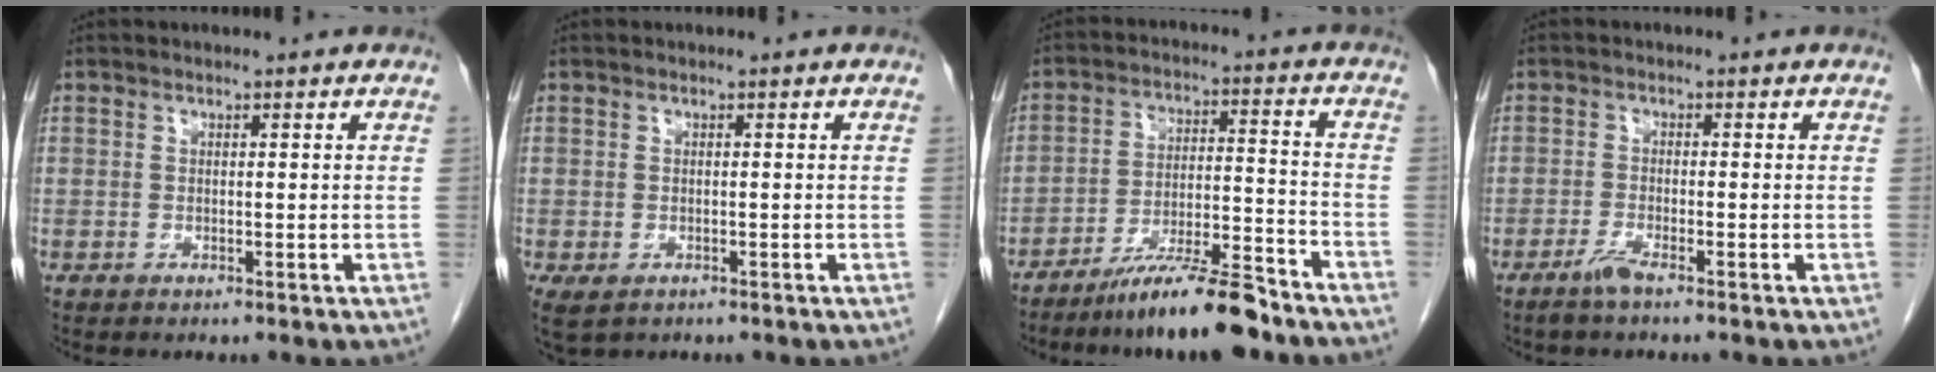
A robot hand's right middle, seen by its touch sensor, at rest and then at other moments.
{"total": 3.5, "force": [-1.9, 2.4, 1.8], "torque": [-0.034, -0.008, -0.025]}
{"total": 11.2, "force": [-9.1, 0.7, 6.4], "torque": [-0.103, -0.005, -0.157]}
{"total": 2.2, "force": [-1.7, -0.1, 1.4], "torque": [-0.038, -0.005, -0.037]}